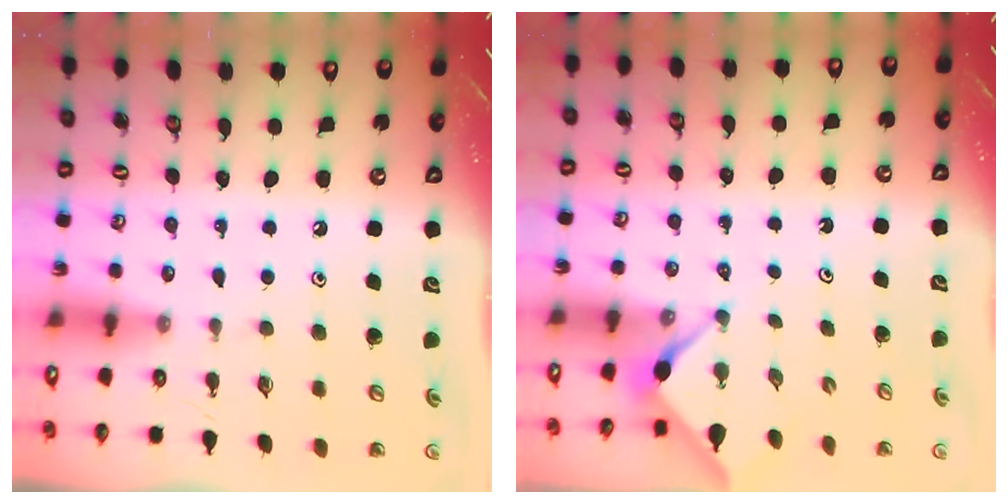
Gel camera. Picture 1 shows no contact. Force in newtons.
{"total": 3.0, "press": 2.9, "slide": 0.4}